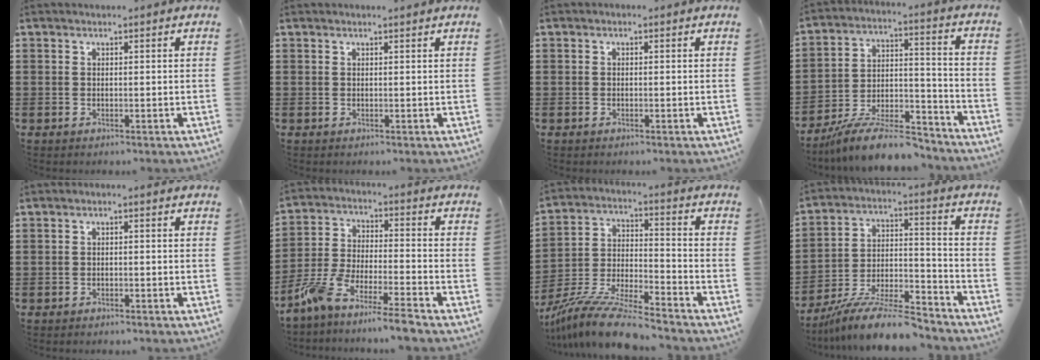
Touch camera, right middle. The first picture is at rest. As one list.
[{"total": 1.2, "force": [1.2, -0.1, 0.1], "torque": [-0.004, 0.000, 0.023]}, {"total": 0.6, "force": [0.5, 0.3, 0.0], "torque": [0.008, -0.003, 0.009]}, {"total": 11.3, "force": [-9.8, 1.8, 5.3], "torque": [-0.090, 0.027, -0.185]}, {"total": 0.5, "force": [-0.5, 0.2, 0.0], "torque": [-0.003, 0.000, -0.011]}, {"total": 7.5, "force": [-6.9, -0.8, 2.8], "torque": [-0.066, -0.010, -0.140]}, {"total": 10.9, "force": [-10.0, 0.2, 4.3], "torque": [-0.080, 0.015, -0.198]}, {"total": 12.2, "force": [-10.8, 1.3, 5.5], "torque": [-0.088, 0.031, -0.204]}]